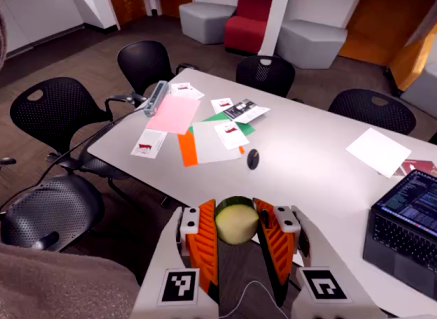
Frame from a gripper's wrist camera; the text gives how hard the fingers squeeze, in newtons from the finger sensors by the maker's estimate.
{"total": 13.1, "left": 13.3, "right": 13.0}